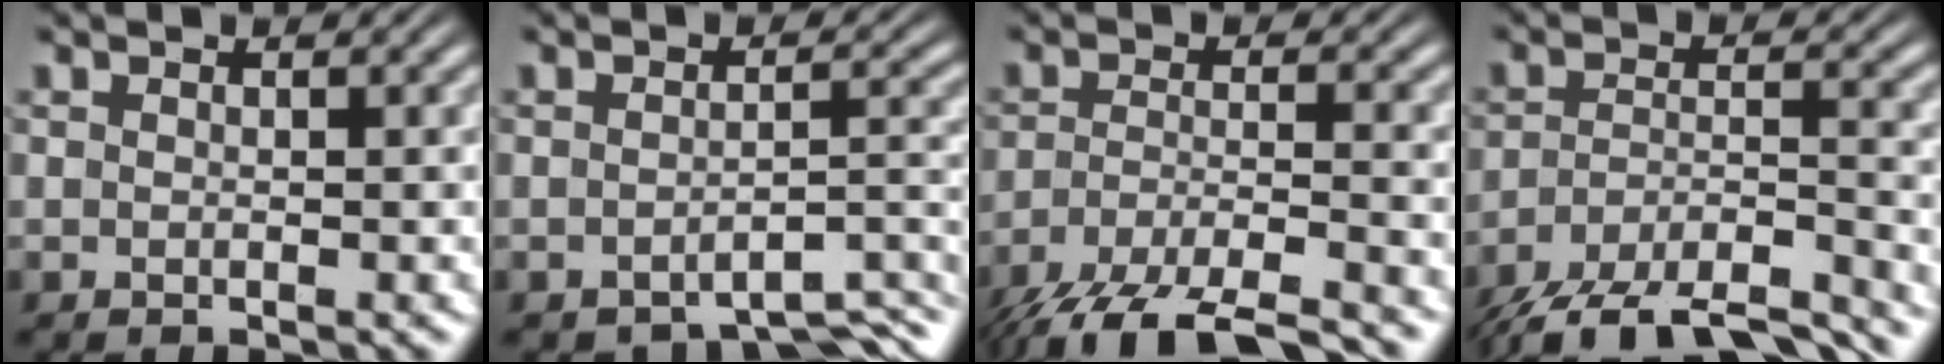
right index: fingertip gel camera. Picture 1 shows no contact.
{"total": 6.4, "force": [-5.6, 1.8, 2.6], "torque": [-0.021, -0.010, -0.083]}
{"total": 8.5, "force": [-6.8, 2.6, 4.4], "torque": [-0.080, -0.031, -0.092]}
{"total": 10.7, "force": [-8.8, 4.1, 4.6], "torque": [-0.068, -0.026, -0.133]}